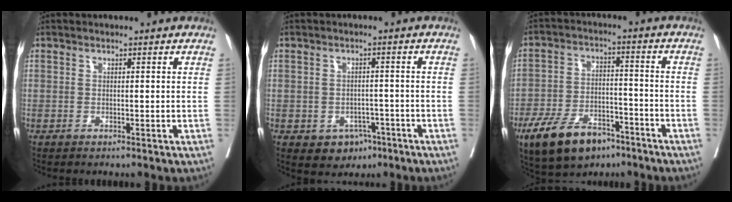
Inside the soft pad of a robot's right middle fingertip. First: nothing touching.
{"total": 4.6, "force": [-2.3, 3.5, 1.9], "torque": [-0.016, 0.005, -0.023]}
{"total": 11.6, "force": [-7.5, 5.7, 6.9], "torque": [-0.131, 0.001, -0.128]}